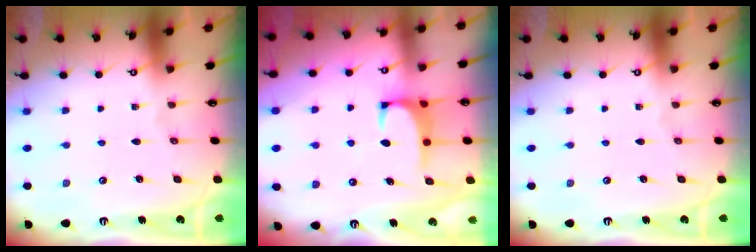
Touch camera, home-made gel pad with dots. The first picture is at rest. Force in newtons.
{"total": 1.2, "press": 1.1, "slide": 0.5}
{"total": 0.0}